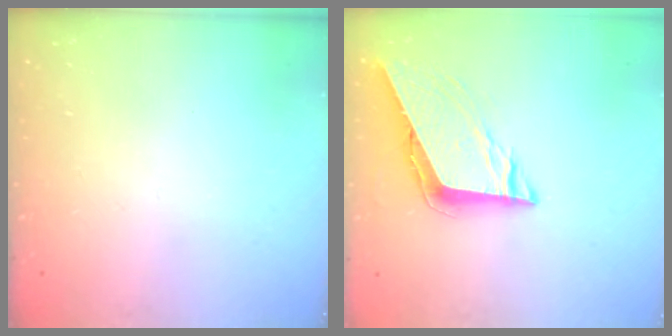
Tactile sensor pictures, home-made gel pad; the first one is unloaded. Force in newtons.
{"total": 8.4, "press": 8.4, "slide": 0.8}